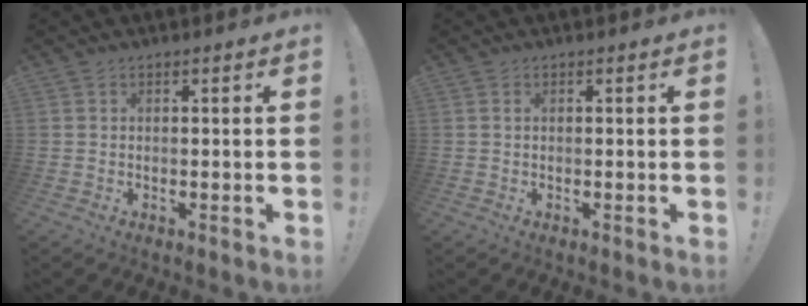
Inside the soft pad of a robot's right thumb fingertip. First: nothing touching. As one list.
[{"total": 0.0}]